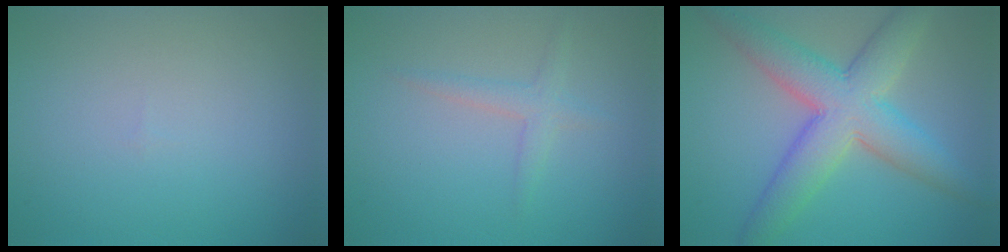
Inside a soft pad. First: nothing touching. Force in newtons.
{"total": 1.7, "press": 1.7, "slide": 0.1}
{"total": 8.0, "press": 8.0, "slide": 0.5}